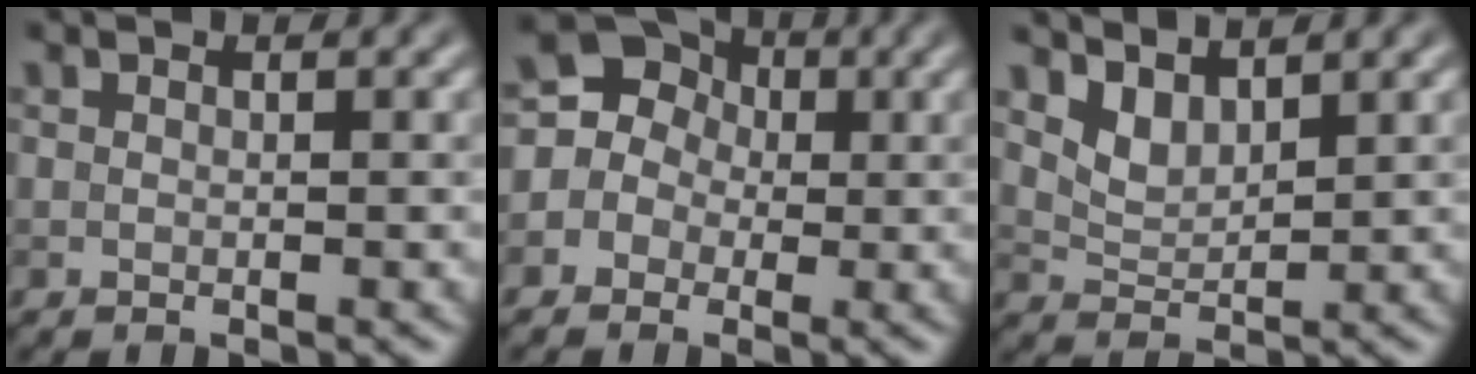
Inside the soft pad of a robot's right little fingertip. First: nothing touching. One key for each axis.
{"total": 8.3, "fx": 0.8, "fy": 7.8, "fz": 2.7, "tx": -0.055, "ty": 0.043, "tz": -0.026}
{"total": 2.5, "fx": 2.1, "fy": 0.9, "fz": 1.1, "tx": -0.029, "ty": -0.008, "tz": 0.046}